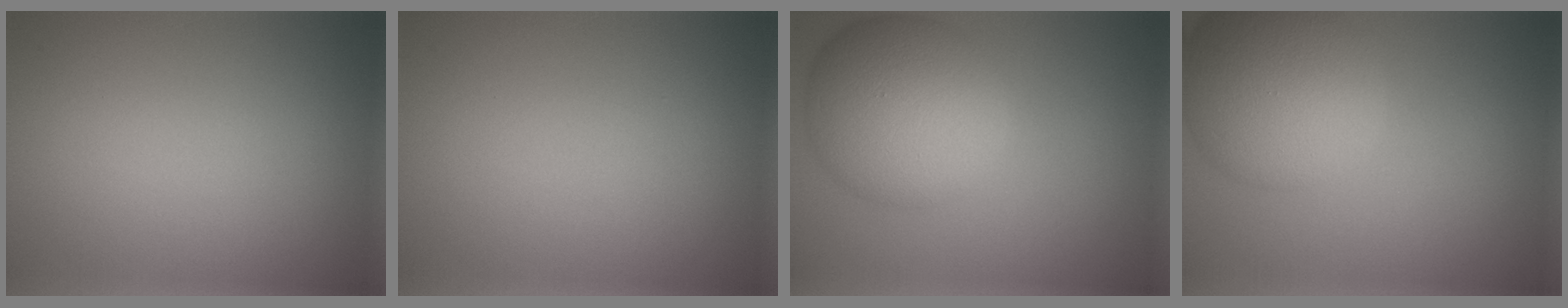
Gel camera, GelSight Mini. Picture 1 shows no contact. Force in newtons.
{"total": 0.0}
{"total": 10.0, "press": 10.0, "slide": 0.1}
{"total": 10.4, "press": 10.3, "slide": 0.3}